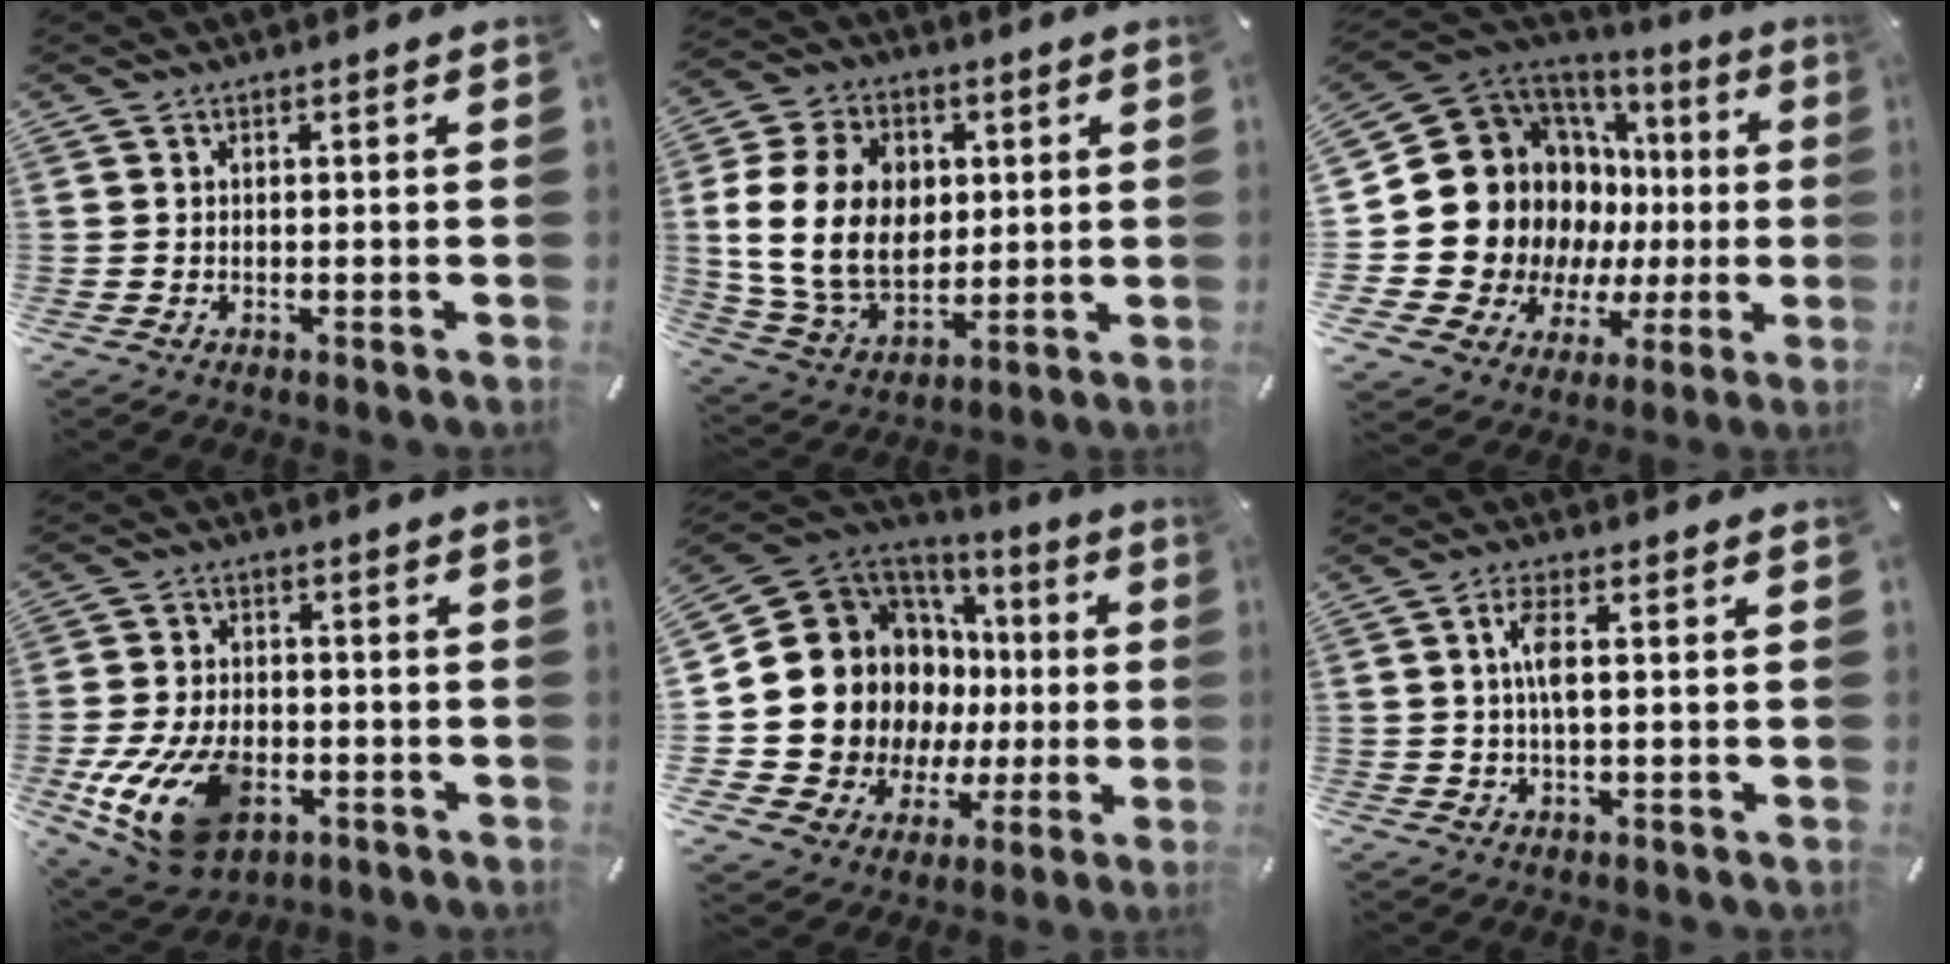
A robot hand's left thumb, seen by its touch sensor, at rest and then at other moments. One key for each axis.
{"total": 17.6, "fx": 1.8, "fy": 13.5, "fz": 11.1, "tx": -0.231, "ty": 0.006, "tz": 0.034}
{"total": 22.8, "fx": 2.1, "fy": 18.3, "fz": 13.5, "tx": -0.255, "ty": -0.046, "tz": 0.078}
{"total": 16.7, "fx": -5.6, "fy": 10.6, "fz": 11.6, "tx": -0.223, "ty": 0.020, "tz": -0.091}
{"total": 19.3, "fx": 2.0, "fy": 16.4, "fz": 10.1, "tx": -0.210, "ty": -0.042, "tz": 0.069}
{"total": 4.8, "fx": 0.5, "fy": 1.5, "fz": 4.5, "tx": -0.096, "ty": 0.002, "tz": 0.005}